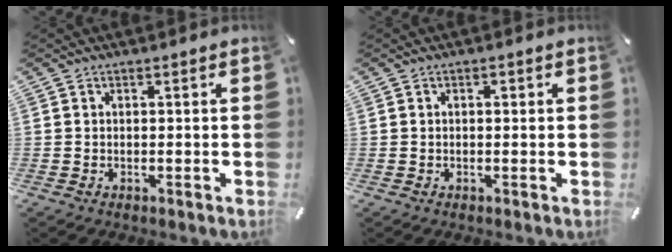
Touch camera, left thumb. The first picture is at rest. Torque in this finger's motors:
{"motor_torque": [0.25, 0.17, 0.10, -0.20, 0.03]}